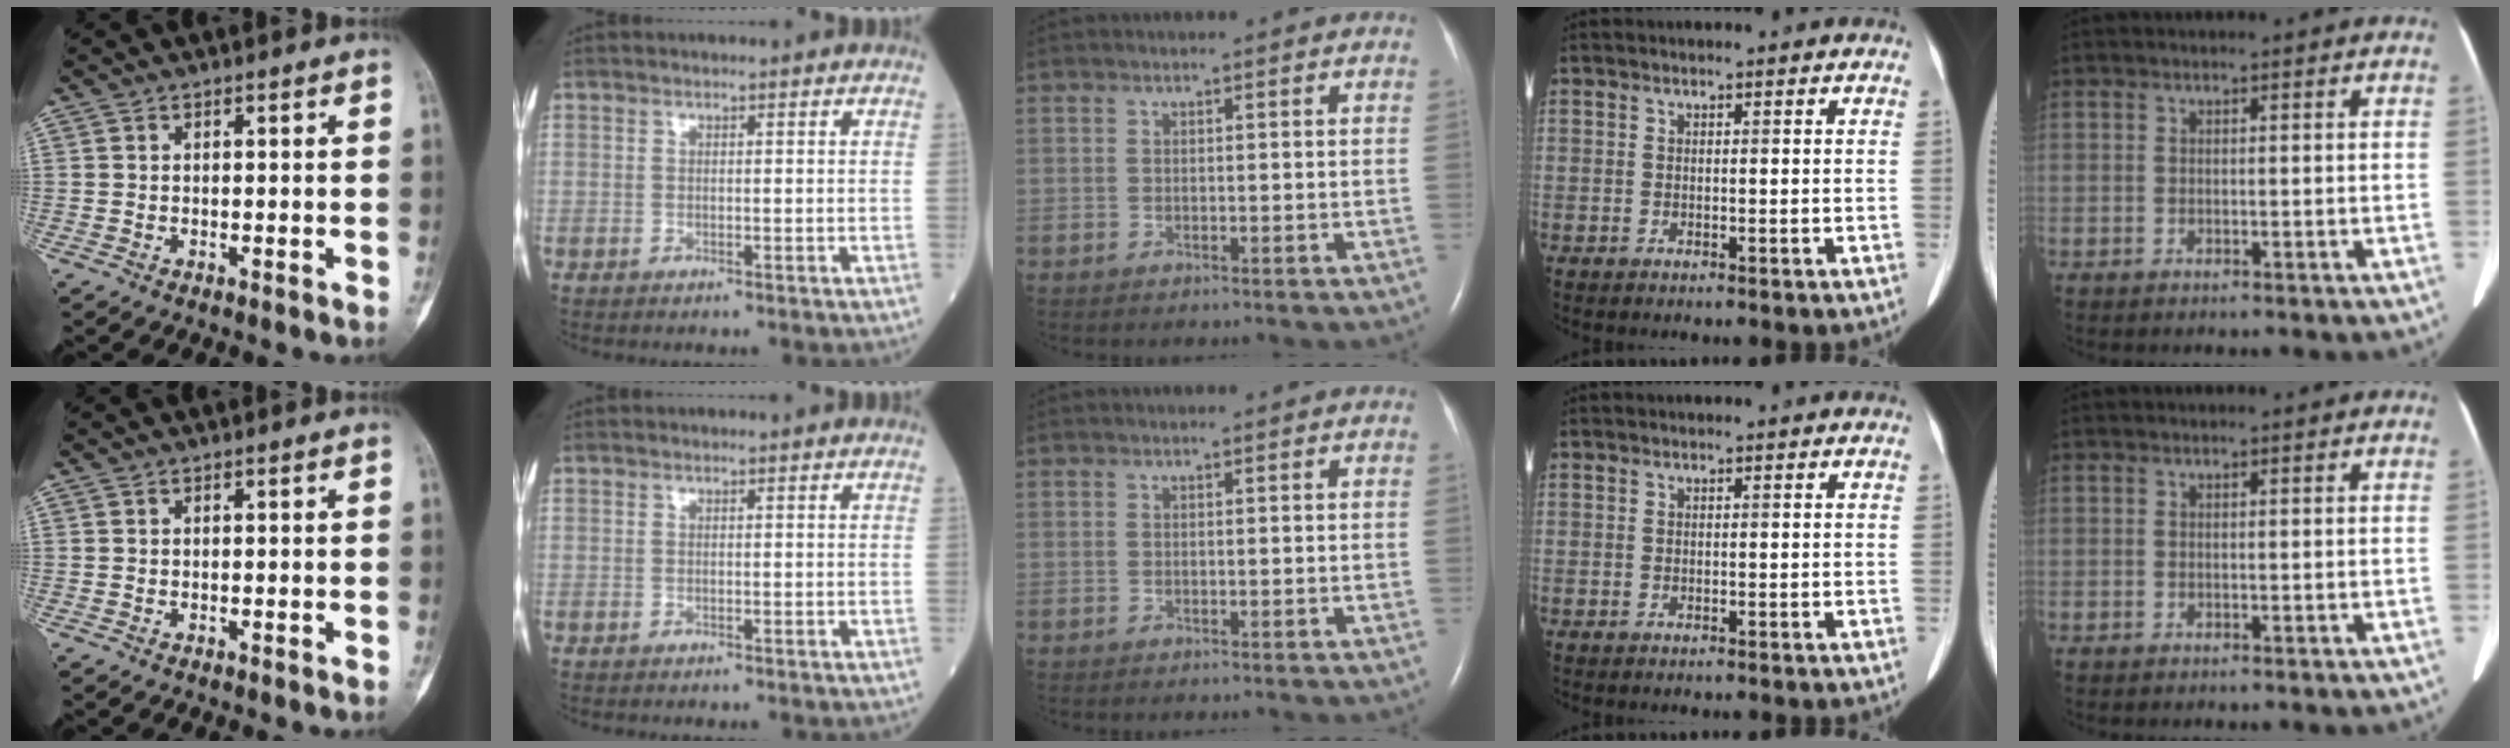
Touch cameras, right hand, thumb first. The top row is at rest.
{}